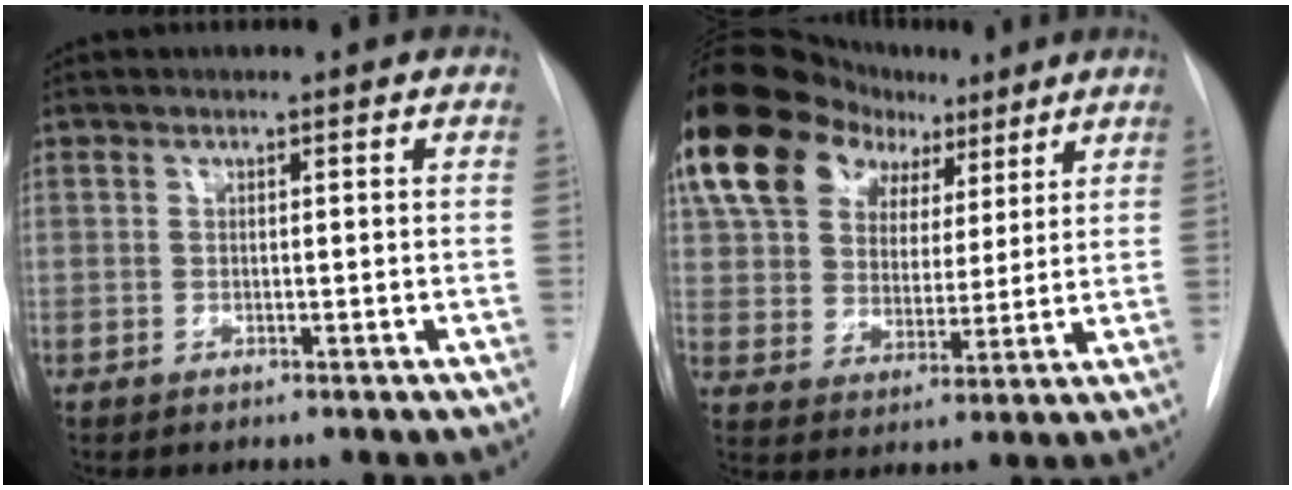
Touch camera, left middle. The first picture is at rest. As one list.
[{"total": 18.2, "force": [11.4, 11.2, 8.6], "torque": [-0.155, 0.064, 0.200]}]